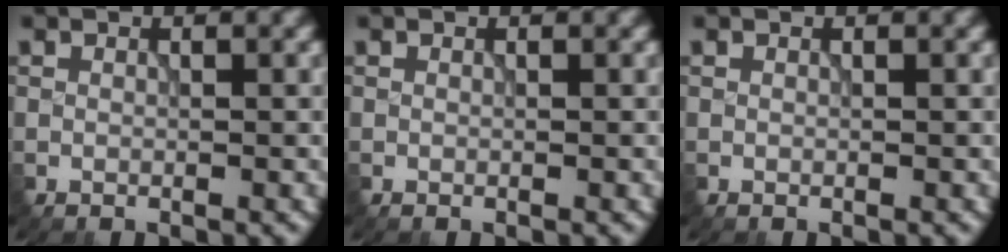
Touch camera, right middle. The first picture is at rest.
{"total": 0.0}
{"total": 0.0}